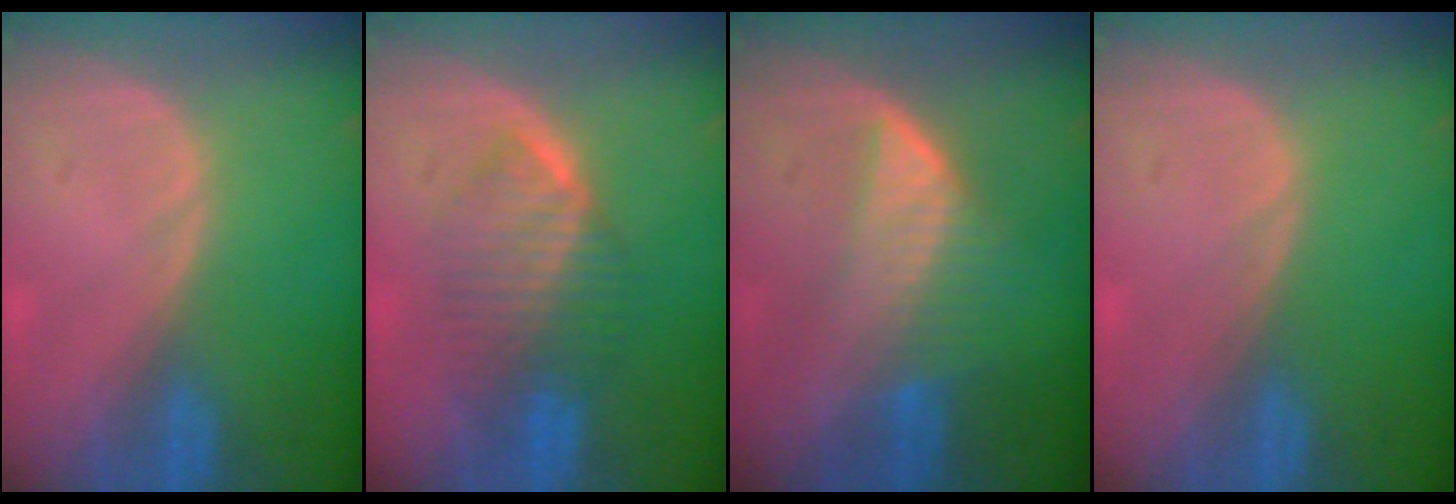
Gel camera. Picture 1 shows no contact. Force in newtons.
{"total": 6.6, "press": 6.5, "slide": 1.0}
{"total": 6.9, "press": 6.0, "slide": 3.3}
{"total": 0.0}